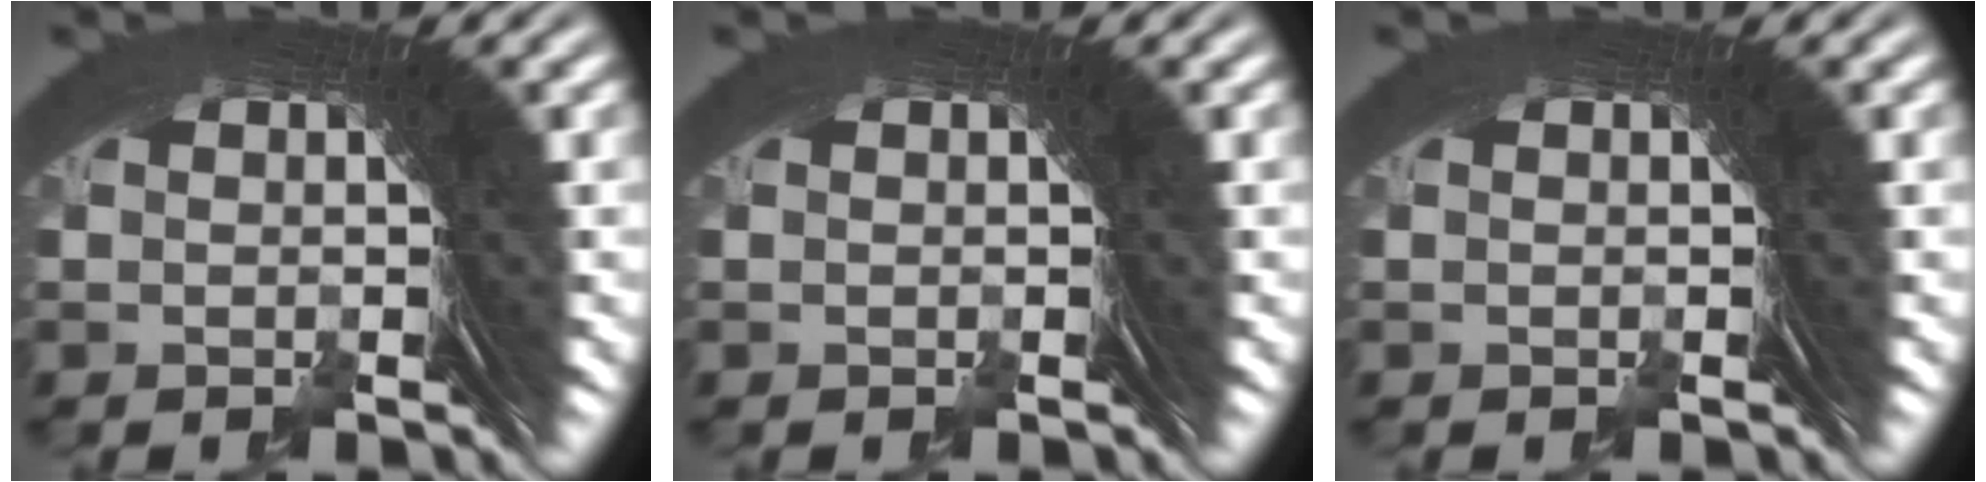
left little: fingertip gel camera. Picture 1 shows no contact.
{"total": 0.0}
{"total": 0.0}